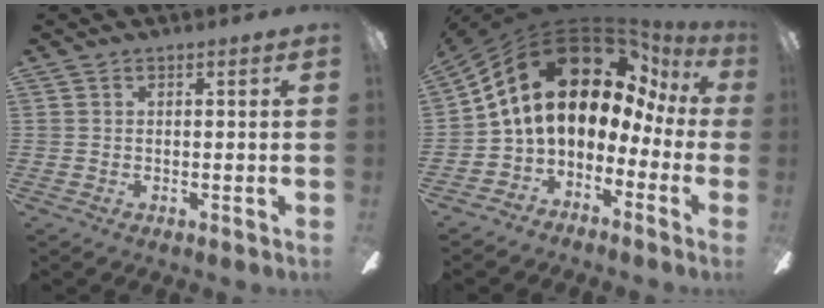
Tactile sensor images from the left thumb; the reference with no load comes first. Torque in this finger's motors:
{"motor_torque": [0.21, 2.62, 2.77, 0.00, 0.32]}